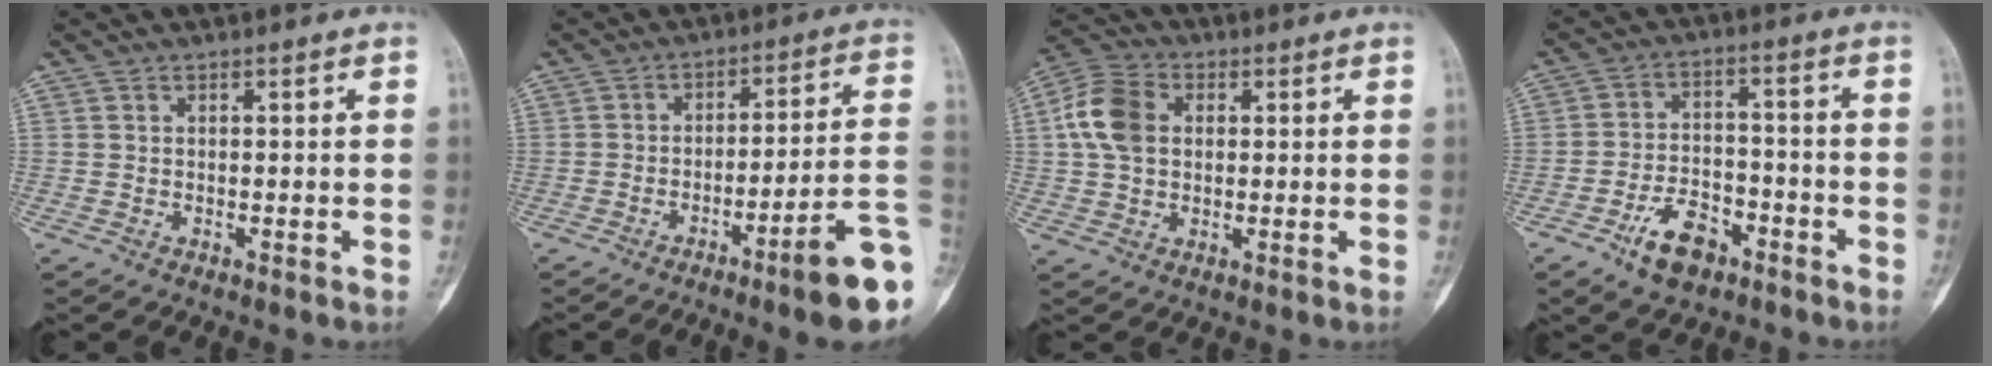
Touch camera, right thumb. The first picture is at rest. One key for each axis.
{"total": 14.6, "fx": -6.2, "fy": 1.7, "fz": 13.1, "tx": -0.143, "ty": 0.044, "tz": -0.088}
{"total": 9.4, "fx": 1.4, "fy": 6.9, "fz": 6.3, "tx": -0.124, "ty": 0.019, "tz": 0.020}
{"total": 9.0, "fx": -5.4, "fy": 4.9, "fz": 5.3, "tx": -0.076, "ty": 0.035, "tz": -0.095}